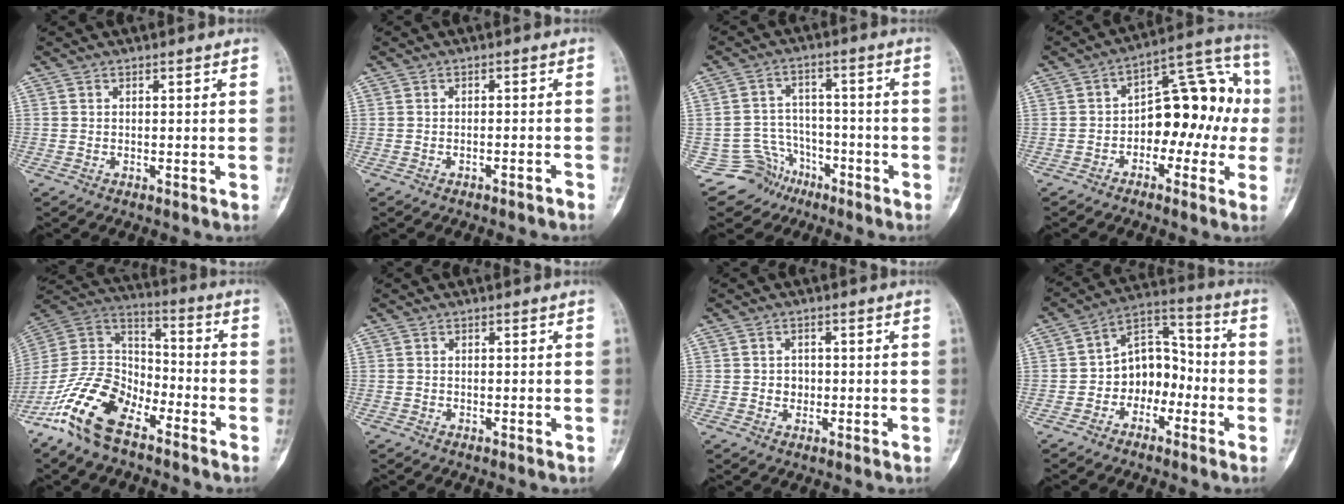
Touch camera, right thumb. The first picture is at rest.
{"total": 1.8, "force": [-1.6, 0.3, 0.9], "torque": [-0.020, 0.019, -0.014]}
{"total": 7.9, "force": [-4.9, 6.2, -0.1], "torque": [0.040, 0.056, -0.080]}
{"total": 15.4, "force": [-1.6, 9.4, 12.1], "torque": [-0.116, 0.060, -0.034]}
{"total": 16.6, "force": [-10.3, 8.3, 9.9], "torque": [-0.180, 0.069, -0.207]}
{"total": 0.0}
{"total": 2.1, "force": [-0.2, 1.9, 0.9], "torque": [0.000, 0.006, -0.003]}
{"total": 10.4, "force": [-2.9, 7.8, 6.3], "torque": [-0.055, 0.050, -0.066]}